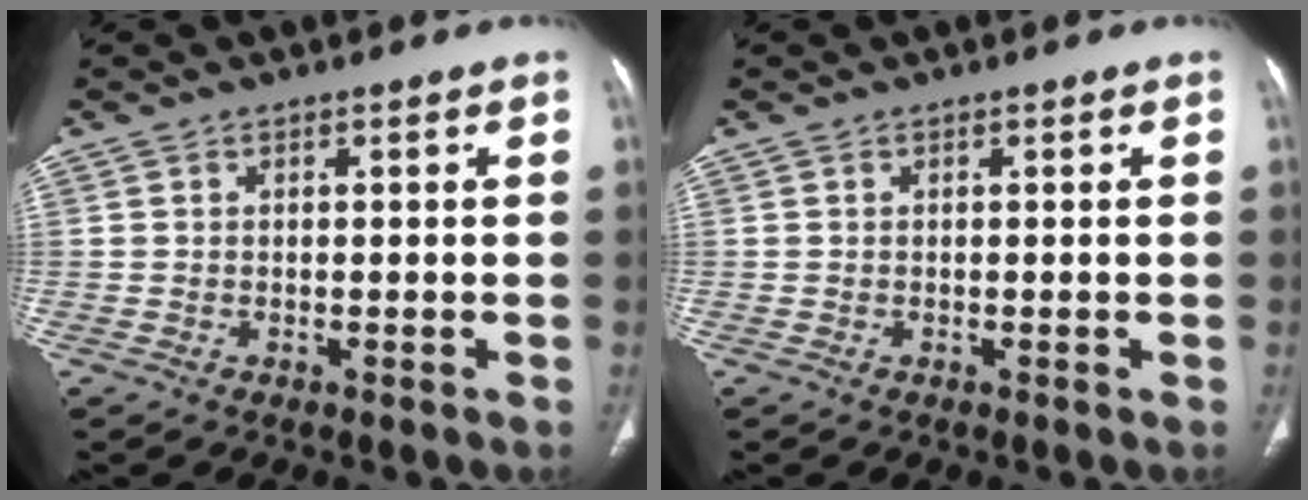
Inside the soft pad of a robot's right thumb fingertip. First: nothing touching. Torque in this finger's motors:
{"motor_torque": [0.03, 0.03, -0.08, -0.08, 0.04]}